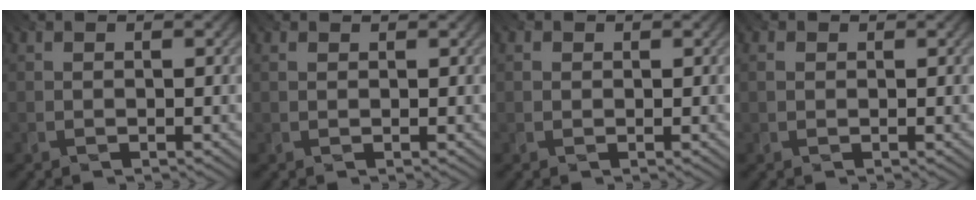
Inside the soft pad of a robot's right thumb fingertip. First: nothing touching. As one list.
[{"total": 1.5, "force": [1.1, 0.7, 0.7], "torque": [-0.018, 0.002, 0.015]}, {"total": 1.0, "force": [0.3, 0.9, 0.3], "torque": [-0.006, 0.001, 0.005]}, {"total": 1.2, "force": [0.4, 1.0, 0.6], "torque": [-0.015, 0.001, 0.006]}]